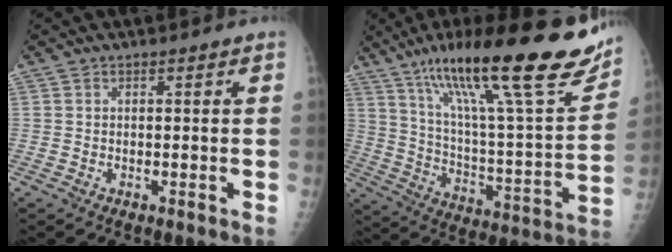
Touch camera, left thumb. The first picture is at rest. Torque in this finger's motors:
{"motor_torque": [0.75, 0.43, 1.34, -1.43, 0.38]}